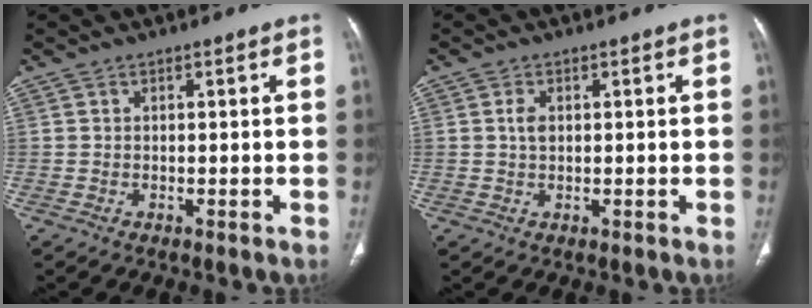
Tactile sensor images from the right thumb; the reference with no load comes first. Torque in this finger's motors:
{"motor_torque": [-0.01, 1.12, 0.17, 0.26, 0.09]}